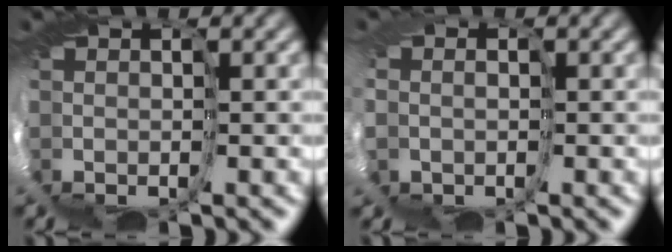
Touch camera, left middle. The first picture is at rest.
{"total": 7.1, "force": [-1.9, 5.7, 3.9], "torque": [-0.113, -0.022, -0.028]}